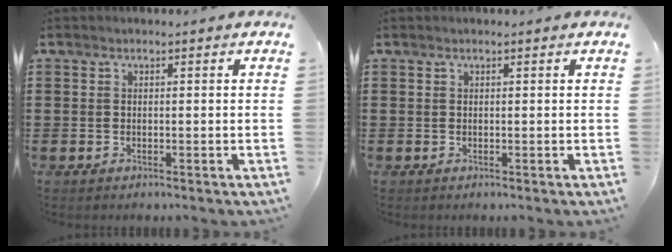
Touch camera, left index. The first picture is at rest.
{"total": 0.0}